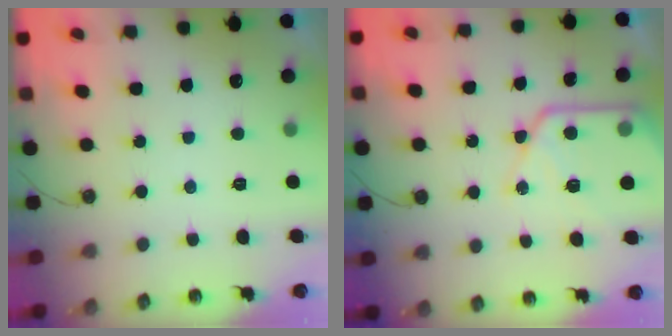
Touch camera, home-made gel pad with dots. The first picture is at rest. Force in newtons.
{"total": 14.2, "press": 14.1, "slide": 1.3}